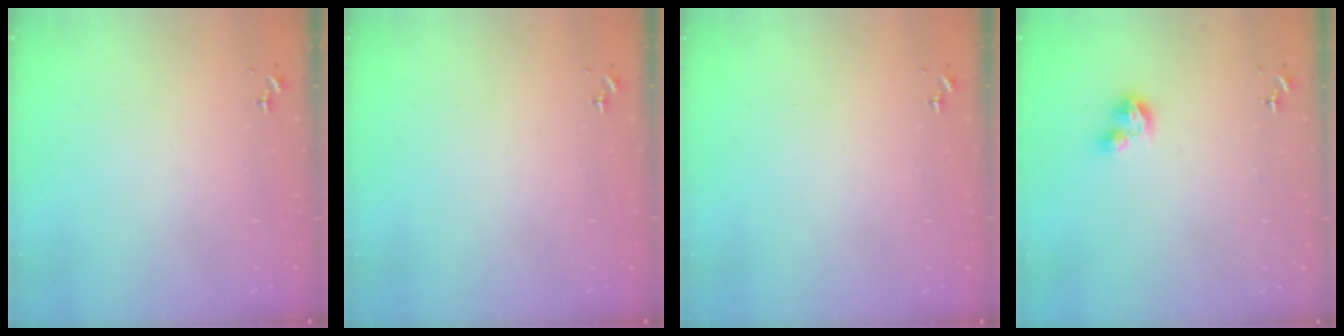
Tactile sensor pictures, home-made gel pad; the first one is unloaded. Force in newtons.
{"total": 0.0}
{"total": 0.0}
{"total": 4.8, "press": 4.7, "slide": 0.4}